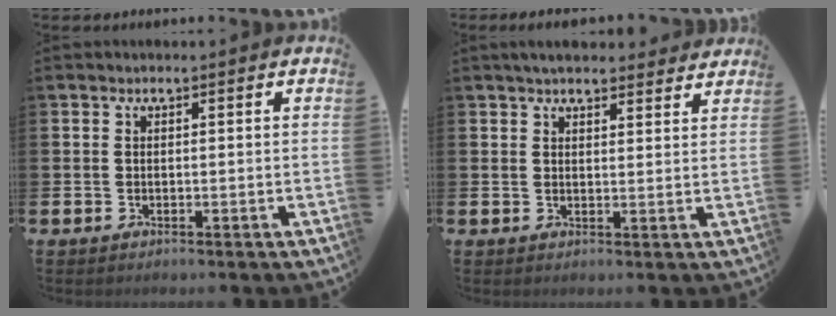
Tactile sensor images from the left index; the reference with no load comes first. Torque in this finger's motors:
{"motor_torque": [1.20, -0.94, 0.72, 0.14]}